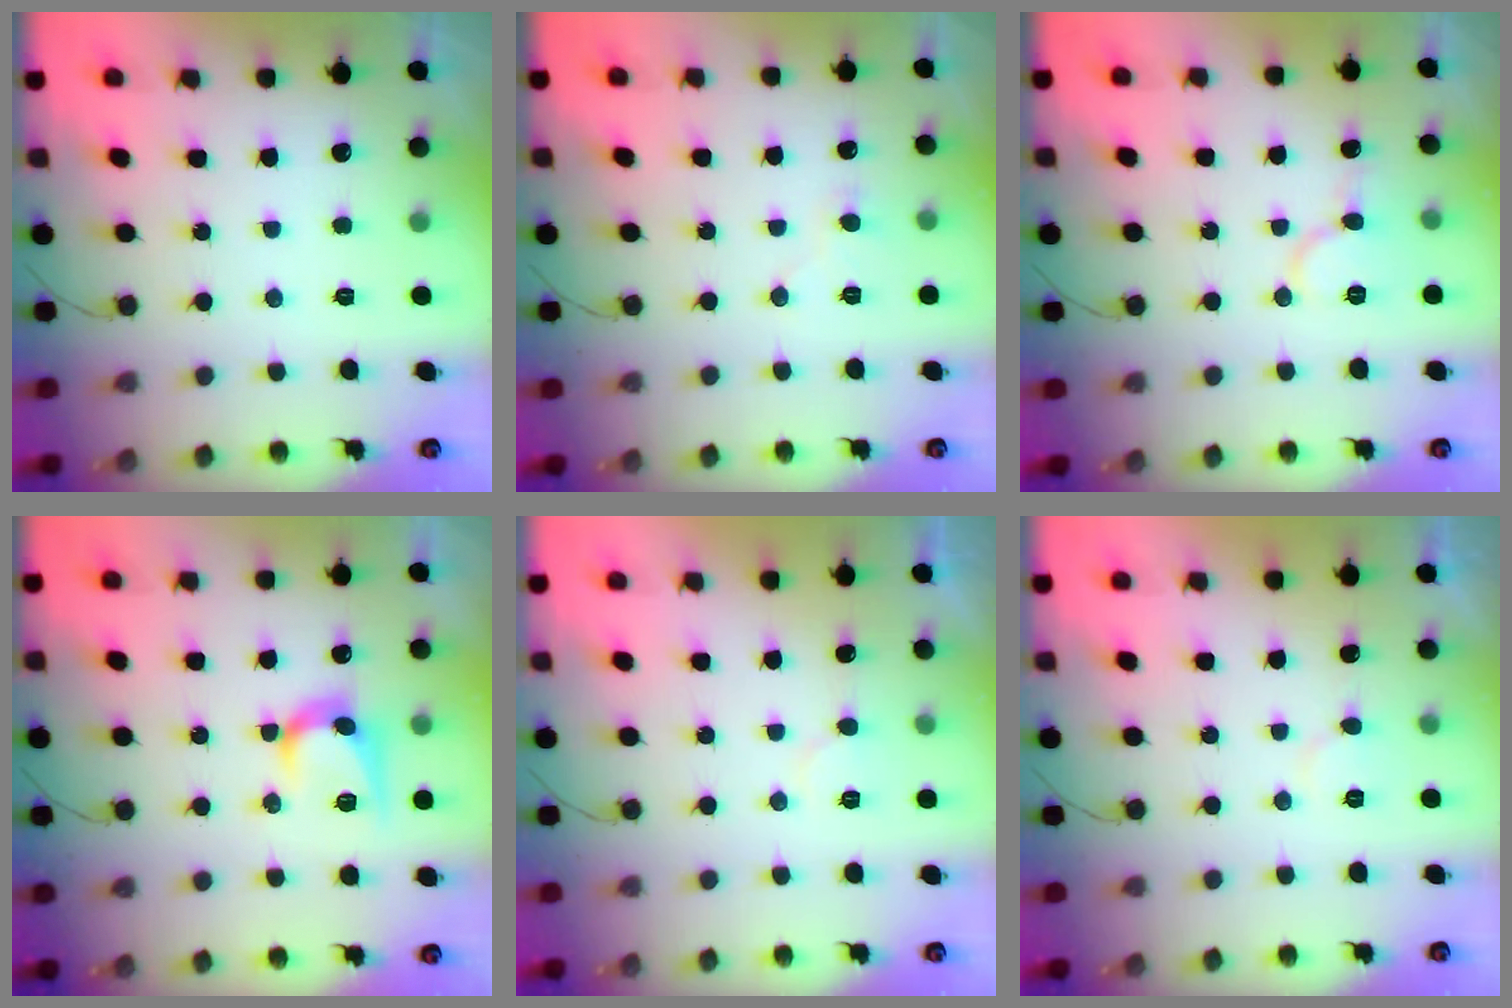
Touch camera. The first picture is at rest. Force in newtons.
{"total": 6.2, "press": 6.1, "slide": 0.4}
{"total": 8.8, "press": 8.7, "slide": 0.7}
{"total": 9.9, "press": 9.9, "slide": 0.6}
{"total": 5.6, "press": 5.6, "slide": 0.4}
{"total": 3.4, "press": 3.4, "slide": 0.2}